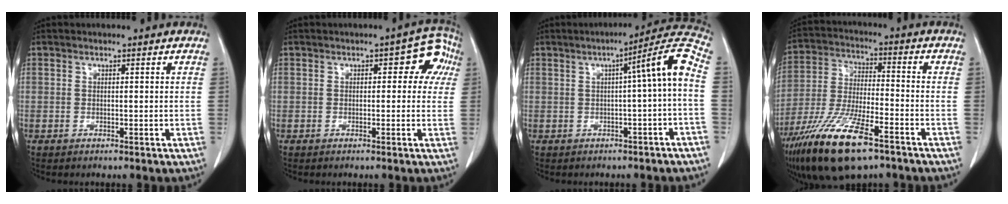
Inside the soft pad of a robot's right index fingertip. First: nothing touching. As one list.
[{"total": 6.0, "force": [1.1, 3.2, 4.9], "torque": [-0.038, 0.032, 0.007]}, {"total": 8.3, "force": [-0.5, -0.3, 8.3], "torque": [-0.107, 0.025, -0.011]}, {"total": 16.2, "force": [-10.2, 3.7, 12.0], "torque": [-0.255, -0.032, -0.186]}]